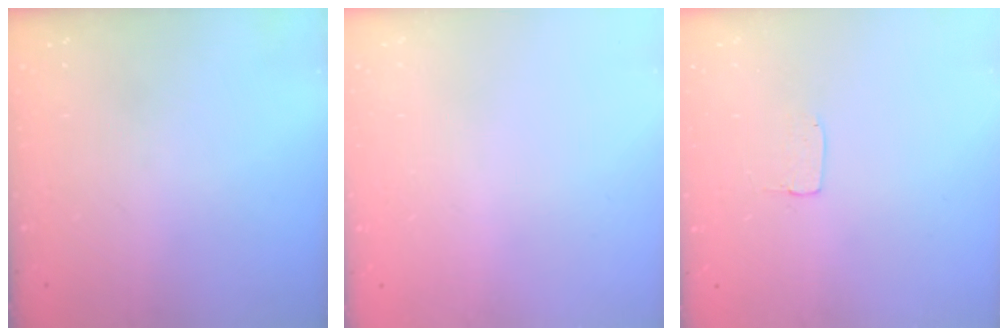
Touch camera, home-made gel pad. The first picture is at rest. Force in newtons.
{"total": 0.0}
{"total": 2.9, "press": 2.9, "slide": 0.2}